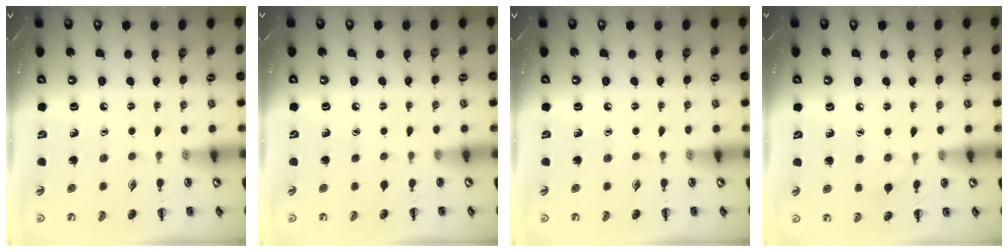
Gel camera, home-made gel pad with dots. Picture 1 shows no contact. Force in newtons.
{"total": 0.0}
{"total": 0.0}
{"total": 5.3, "press": 5.0, "slide": 1.7}